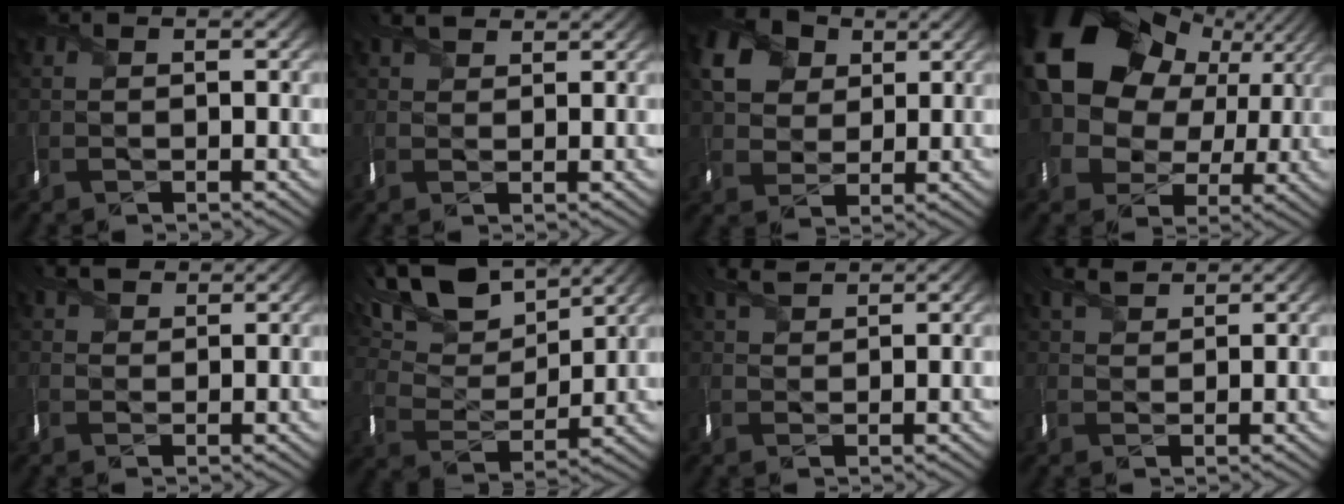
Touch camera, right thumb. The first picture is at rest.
{"total": 1.7, "force": [1.6, 0.4, -0.6], "torque": [0.001, 0.006, 0.026]}
{"total": 5.7, "force": [2.6, 4.6, 2.0], "torque": [-0.069, 0.007, 0.037]}
{"total": 18.1, "force": [5.2, 14.1, 10.1], "torque": [-0.225, 0.035, 0.091]}
{"total": 2.1, "force": [1.9, 0.7, -0.5], "torque": [-0.002, 0.006, 0.030]}
{"total": 12.7, "force": [9.9, 4.9, 6.2], "torque": [-0.160, 0.019, 0.155]}
{"total": 2.0, "force": [2.0, 0.0, -0.2], "torque": [-0.015, 0.008, 0.040]}
{"total": 2.3, "force": [2.2, 0.4, 0.0], "torque": [-0.020, 0.008, 0.042]}